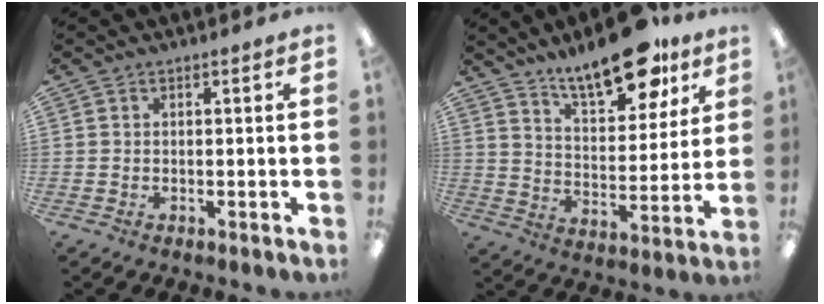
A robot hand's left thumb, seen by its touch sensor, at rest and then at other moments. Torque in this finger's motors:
{"motor_torque": [0.45, 0.52, 1.40, -1.37, 0.10]}